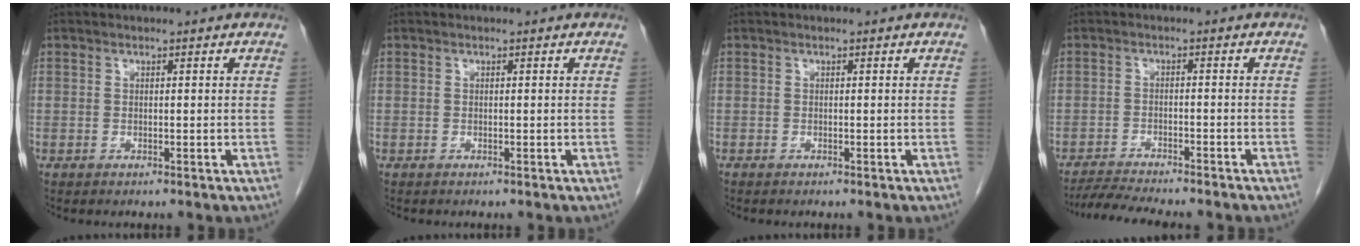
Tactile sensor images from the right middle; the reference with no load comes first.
{"total": 0.0}
{"total": 0.0}
{"total": 8.2, "force": [-7.5, 0.1, 3.4], "torque": [-0.050, -0.011, -0.115]}